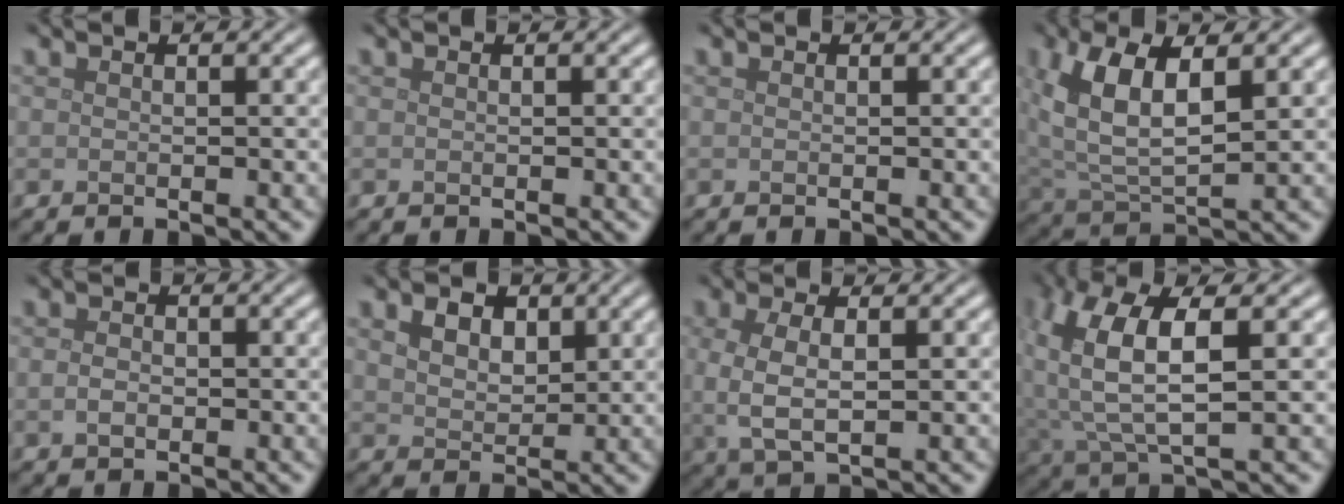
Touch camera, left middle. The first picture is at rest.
{"total": 0.0}
{"total": 0.0}
{"total": 7.0, "force": [2.4, 3.3, 5.6], "torque": [-0.123, 0.005, 0.044]}
{"total": 1.4, "force": [-0.3, 1.0, 0.9], "torque": [-0.020, -0.001, -0.008]}
{"total": 2.9, "force": [1.4, 1.9, 1.7], "torque": [-0.035, 0.000, 0.023]}
{"total": 3.9, "force": [0.0, 1.7, 3.5], "torque": [-0.085, -0.004, 0.001]}
{"total": 7.4, "force": [1.7, 2.7, 6.7], "torque": [-0.146, 0.005, 0.030]}